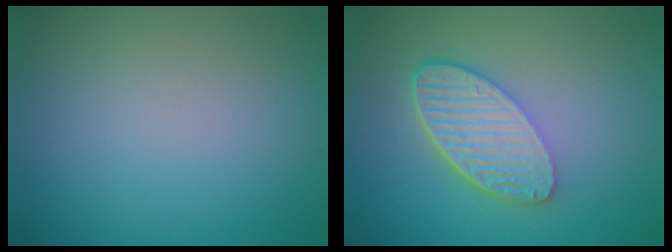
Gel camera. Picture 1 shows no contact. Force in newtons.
{"total": 5.7, "press": 4.2, "slide": 3.9}